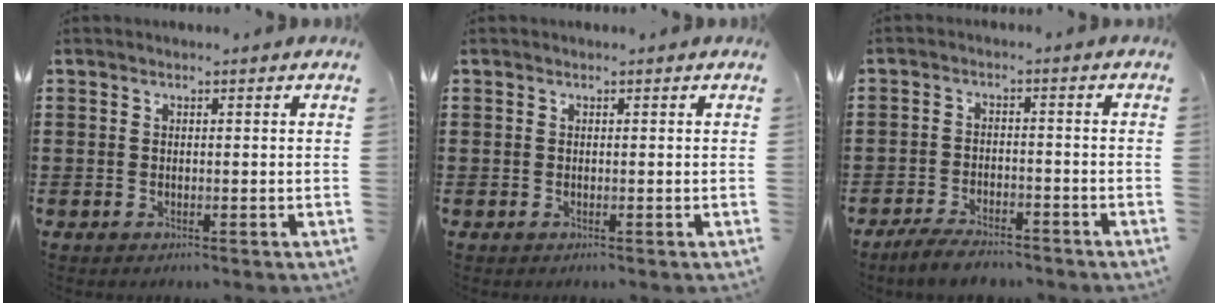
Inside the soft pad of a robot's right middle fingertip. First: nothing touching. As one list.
[{"total": 0.0}, {"total": 4.1, "force": [-3.8, 0.8, 1.4], "torque": [-0.031, 0.005, -0.077]}]